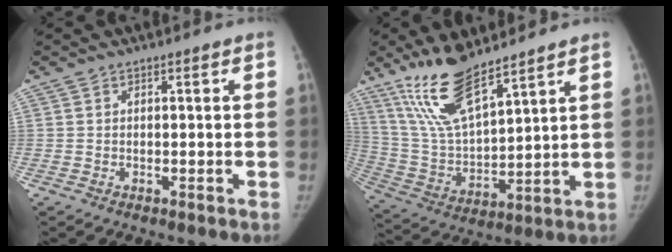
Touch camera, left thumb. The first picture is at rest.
{"total": 14.9, "force": [10.9, 3.9, 9.3], "torque": [-0.168, -0.056, 0.227]}